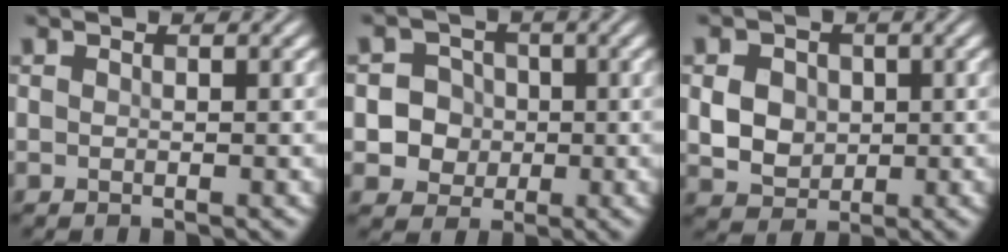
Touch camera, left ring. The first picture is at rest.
{"total": 4.6, "force": [-0.5, 4.4, 1.2], "torque": [-0.006, 0.017, -0.023]}
{"total": 3.6, "force": [0.2, 3.0, 1.9], "torque": [-0.039, -0.004, 0.004]}